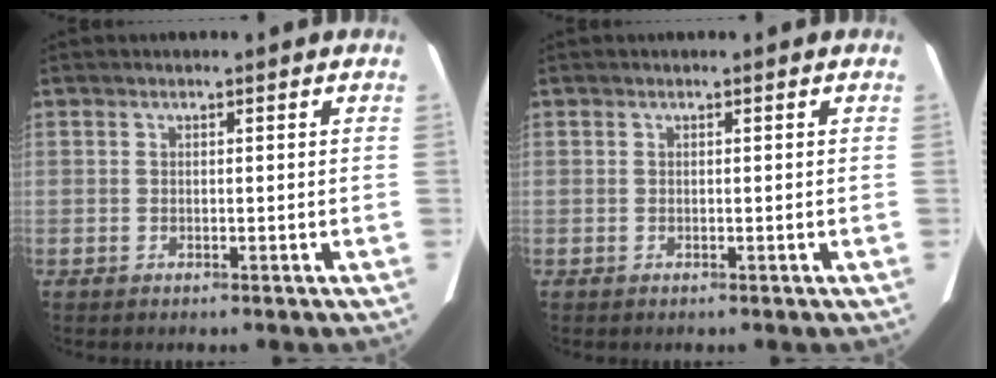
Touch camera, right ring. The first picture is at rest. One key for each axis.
{"total": 0.0}